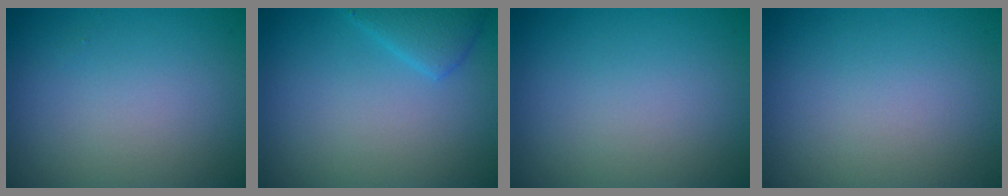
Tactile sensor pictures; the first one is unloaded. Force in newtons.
{"total": 2.3, "press": 2.3, "slide": 0.1}
{"total": 0.0}
{"total": 0.0}